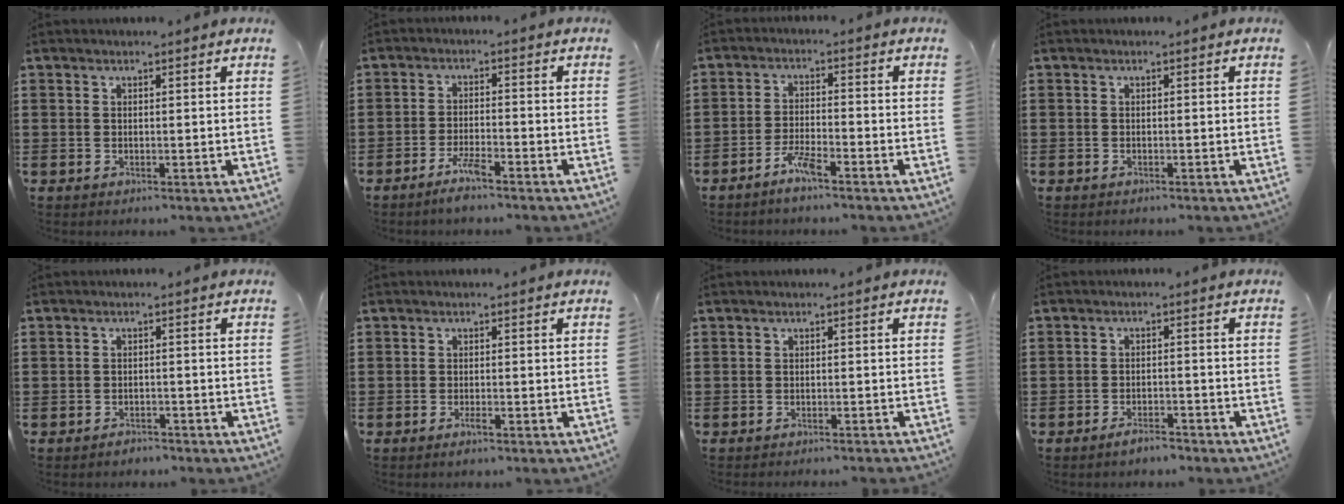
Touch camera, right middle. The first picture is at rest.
{"total": 3.6, "force": [-2.7, 0.4, 2.3], "torque": [-0.053, 0.002, -0.054]}
{"total": 3.6, "force": [-2.7, 0.3, 2.3], "torque": [-0.055, 0.003, -0.055]}
{"total": 0.0}
{"total": 1.4, "force": [-1.4, 0.4, 0.1], "torque": [-0.005, 0.003, -0.030]}
{"total": 1.2, "force": [-0.8, 0.2, 0.9], "torque": [-0.018, -0.004, -0.013]}
{"total": 0.8, "force": [-0.8, -0.1, 0.1], "torque": [-0.004, 0.000, -0.017]}
{"total": 2.6, "force": [-2.3, 0.6, 1.0], "torque": [-0.017, 0.004, -0.044]}